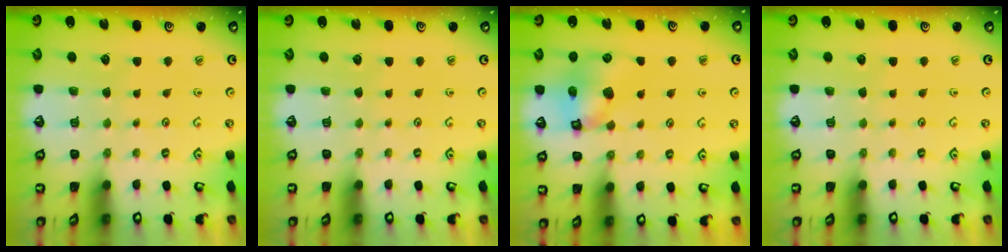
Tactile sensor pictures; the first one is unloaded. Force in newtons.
{"total": 0.0}
{"total": 10.5, "press": 10.4, "slide": 1.6}
{"total": 0.0}